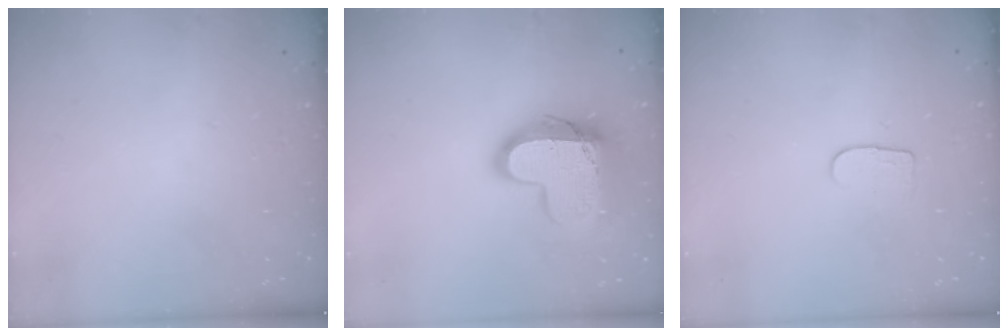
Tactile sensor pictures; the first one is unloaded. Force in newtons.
{"total": 16.2, "press": 16.1, "slide": 1.1}
{"total": 4.3, "press": 4.3, "slide": 0.5}